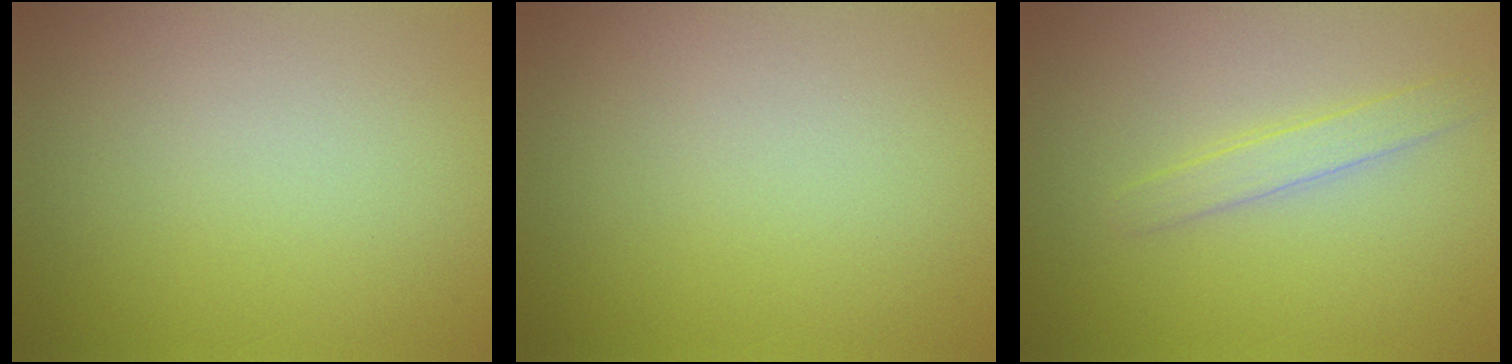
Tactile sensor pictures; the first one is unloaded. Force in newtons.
{"total": 0.0}
{"total": 1.8, "press": 1.8, "slide": 0.1}